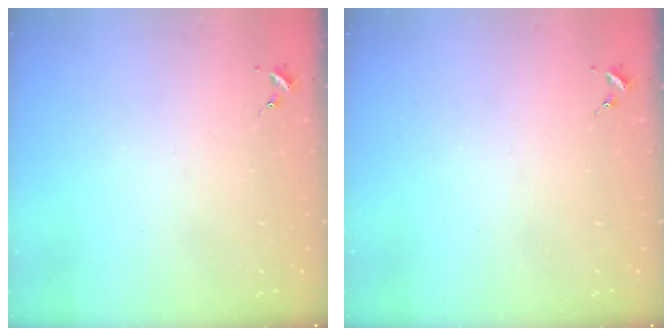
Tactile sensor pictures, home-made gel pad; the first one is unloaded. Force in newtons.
{"total": 0.0}